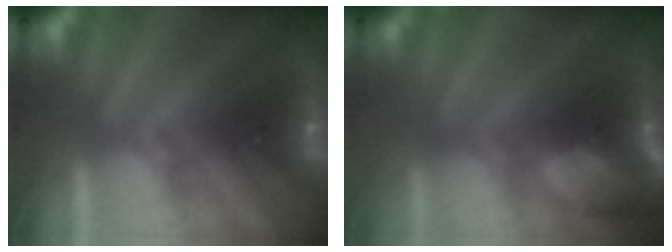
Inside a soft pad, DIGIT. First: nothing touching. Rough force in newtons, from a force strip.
{"total": 5.8}